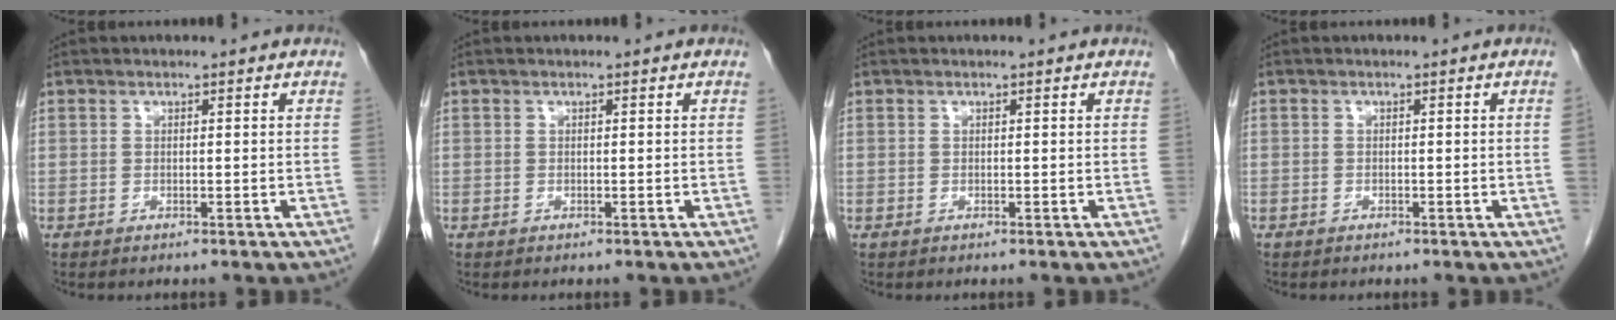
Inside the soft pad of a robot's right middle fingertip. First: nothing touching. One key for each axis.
{"total": 0.0}
{"total": 0.0}
{"total": 0.6, "fx": -0.2, "fy": -0.3, "fz": 0.5, "tx": 0.001, "ty": 0.004, "tz": -0.006}